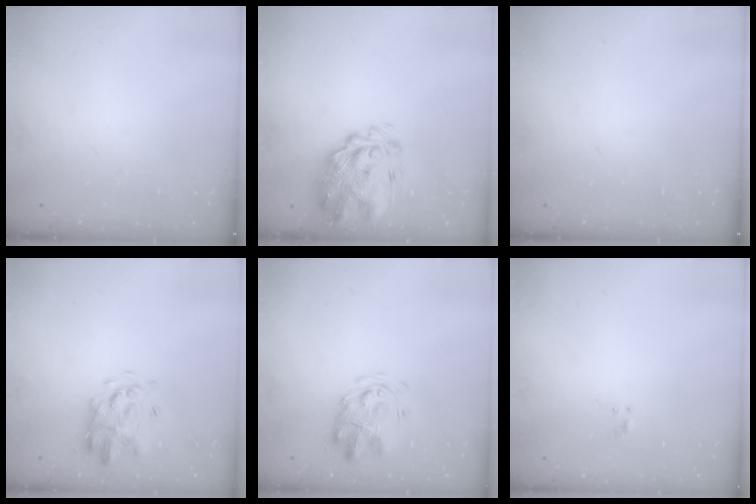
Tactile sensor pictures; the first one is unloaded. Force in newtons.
{"total": 3.3, "press": 2.9, "slide": 1.5}
{"total": 0.0}
{"total": 3.6, "press": 3.5, "slide": 1.0}
{"total": 3.0, "press": 3.0, "slide": 0.6}
{"total": 1.0, "press": 0.6, "slide": 0.7}